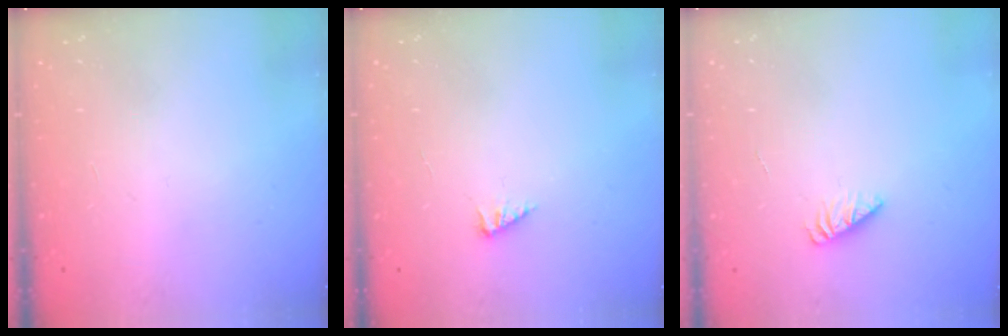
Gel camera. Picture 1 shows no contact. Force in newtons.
{"total": 2.5, "press": 2.5, "slide": 0.3}
{"total": 1.8, "press": 1.7, "slide": 0.2}